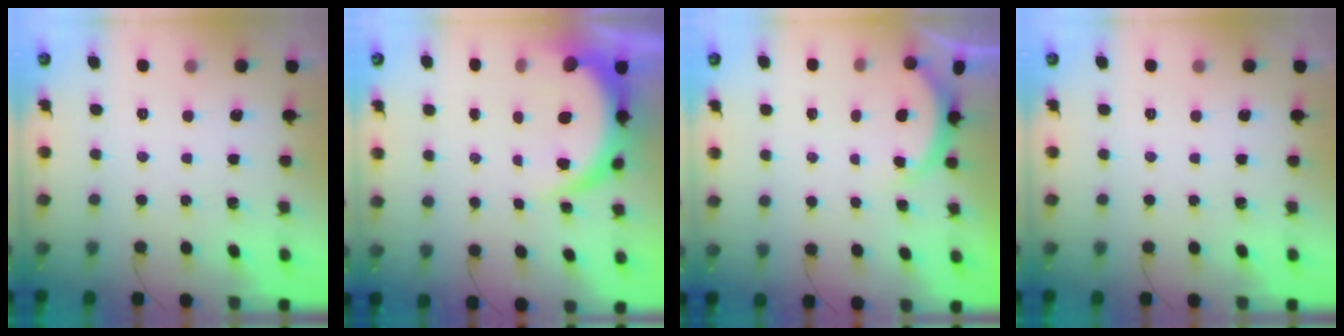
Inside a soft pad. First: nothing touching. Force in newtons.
{"total": 7.0, "press": 6.9, "slide": 0.8}
{"total": 2.1, "press": 2.0, "slide": 0.3}
{"total": 0.0}